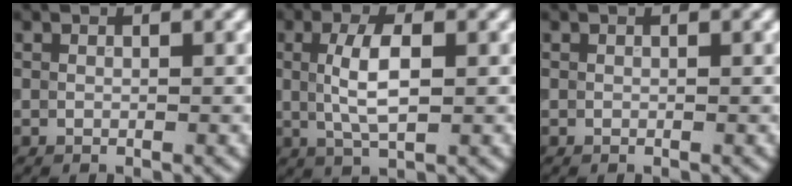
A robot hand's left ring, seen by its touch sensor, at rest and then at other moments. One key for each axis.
{"total": 4.0, "fx": 0.3, "fy": 1.3, "fz": 3.8, "tx": -0.079, "ty": 0.004, "tz": 0.006}
{"total": 0.0}